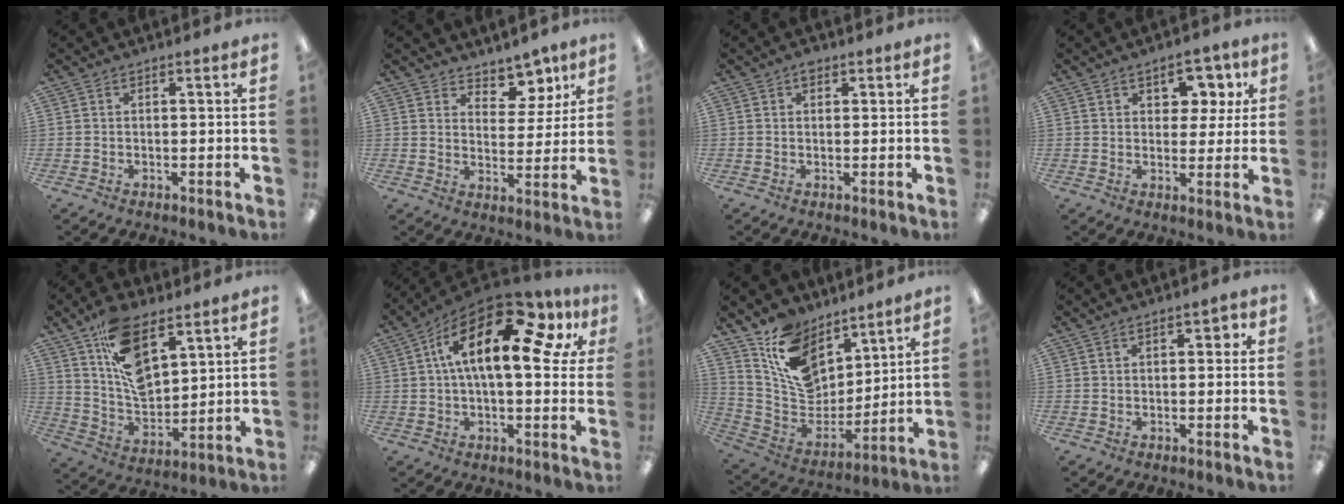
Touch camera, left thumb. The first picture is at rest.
{"total": 8.1, "force": [6.8, 4.1, 1.8], "torque": [-0.018, -0.054, 0.122]}
{"total": 2.2, "force": [1.3, 1.4, 1.2], "torque": [-0.009, -0.003, 0.020]}
{"total": 8.0, "force": [4.1, 5.5, 4.1], "torque": [-0.042, -0.009, 0.066]}
{"total": 15.0, "force": [9.1, 7.6, 9.1], "torque": [-0.157, -0.042, 0.167]}
{"total": 20.3, "force": [7.7, 7.6, 17.2], "torque": [-0.300, -0.024, 0.120]}
{"total": 14.0, "force": [8.9, 9.1, 5.8], "torque": [-0.121, -0.056, 0.177]}
{"total": 2.9, "force": [0.6, 1.6, 2.3], "torque": [-0.030, 0.002, 0.006]}